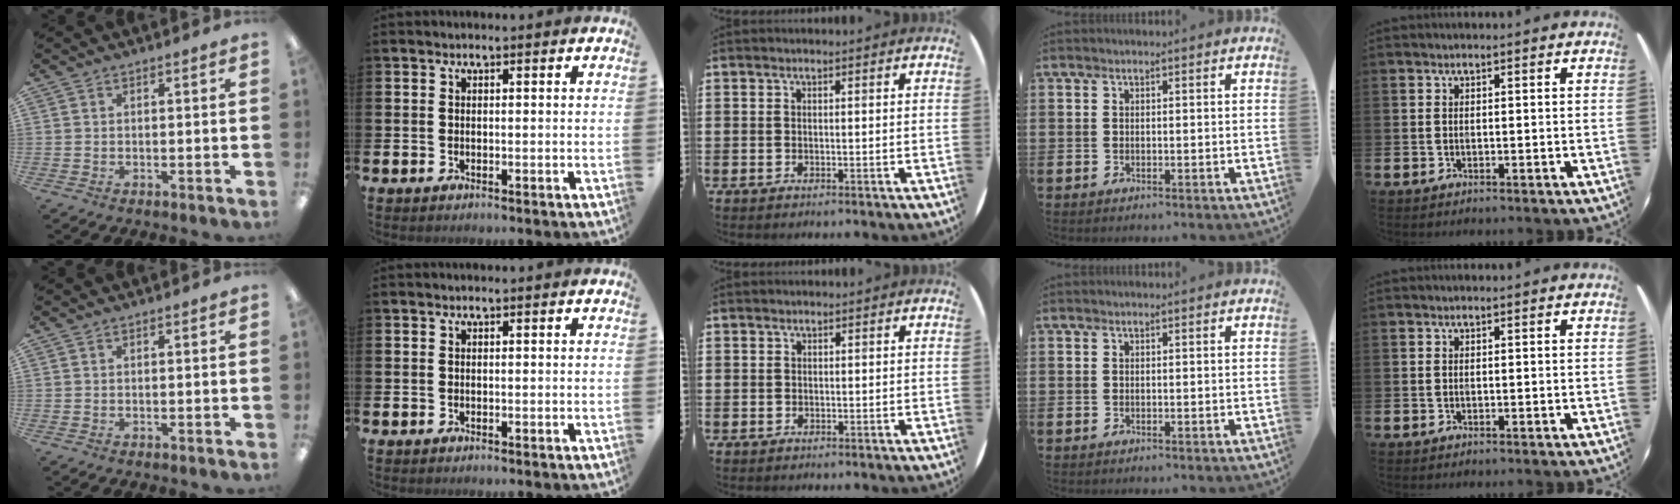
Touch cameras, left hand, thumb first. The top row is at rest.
{"middle": {"total": 0.5, "force": [0.3, 0.5, -0.1], "torque": [0.009, 0.001, 0.003]}}